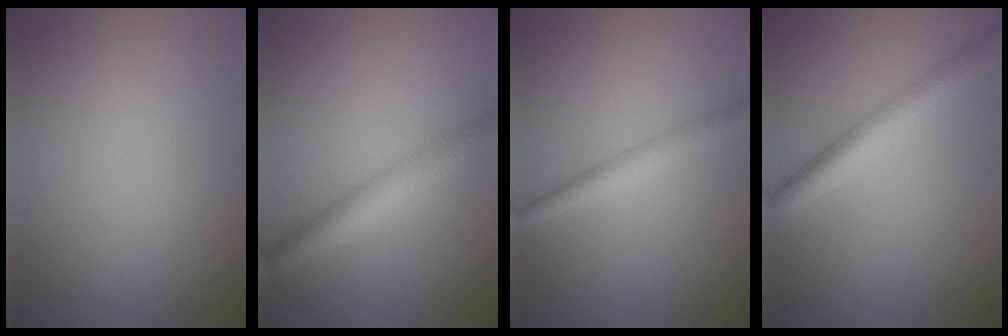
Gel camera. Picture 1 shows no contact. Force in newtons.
{"total": 4.4, "press": 4.4, "slide": 0.1}
{"total": 2.5, "press": 2.5, "slide": 0.1}
{"total": 3.8, "press": 3.8, "slide": 0.1}